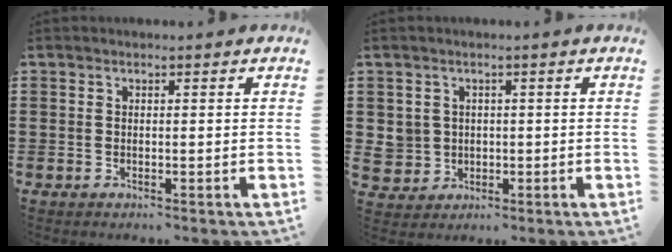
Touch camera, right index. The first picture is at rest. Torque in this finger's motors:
{"motor_torque": [0.26, 0.48, 0.12, 0.03]}